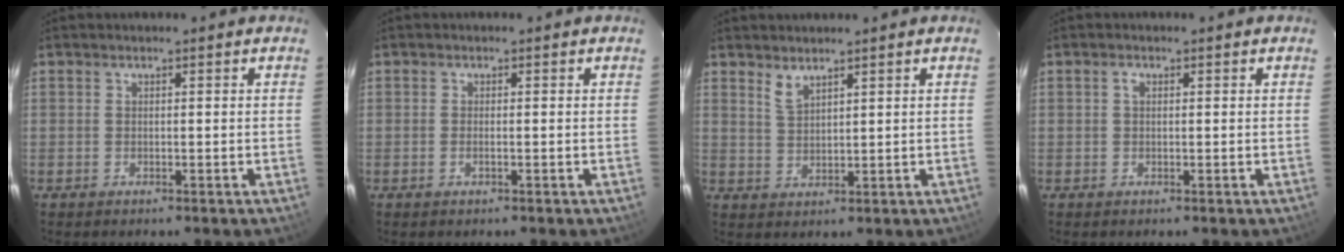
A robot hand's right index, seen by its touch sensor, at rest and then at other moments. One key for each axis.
{"total": 0.9, "fx": -0.3, "fy": 0.1, "fz": 0.9, "tx": -0.018, "ty": 0.001, "tz": -0.006}
{"total": 2.7, "fx": 2.3, "fy": 0.6, "fz": 1.3, "tx": -0.024, "ty": 0.001, "tz": 0.046}
{"total": 0.9, "fx": 0.2, "fy": 0.6, "fz": 0.6, "tx": -0.012, "ty": 0.005, "tz": 0.002}